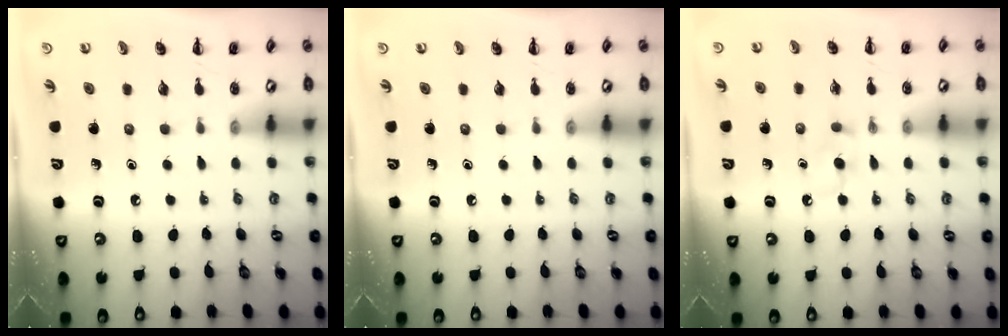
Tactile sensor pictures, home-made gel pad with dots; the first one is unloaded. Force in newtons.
{"total": 0.0}
{"total": 2.7, "press": 2.5, "slide": 1.2}